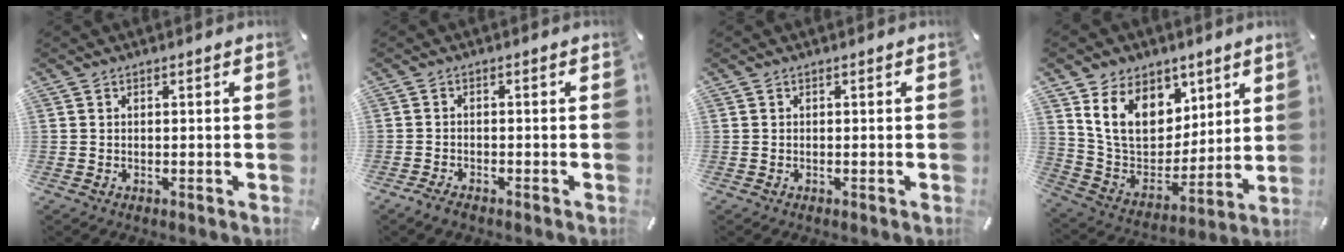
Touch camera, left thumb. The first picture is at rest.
{"total": 2.1, "force": [-1.7, 0.7, 1.0], "torque": [-0.025, 0.004, -0.035]}
{"total": 0.0}
{"total": 15.6, "force": [7.6, 11.8, 6.9], "torque": [-0.125, -0.038, 0.153]}